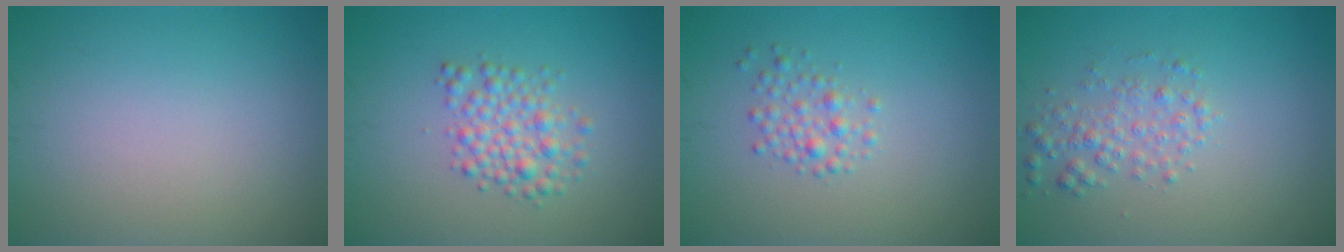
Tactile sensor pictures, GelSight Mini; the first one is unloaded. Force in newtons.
{"total": 3.1, "press": 3.1, "slide": 0.1}
{"total": 1.8, "press": 1.8, "slide": 0.0}
{"total": 2.2, "press": 2.2, "slide": 0.0}